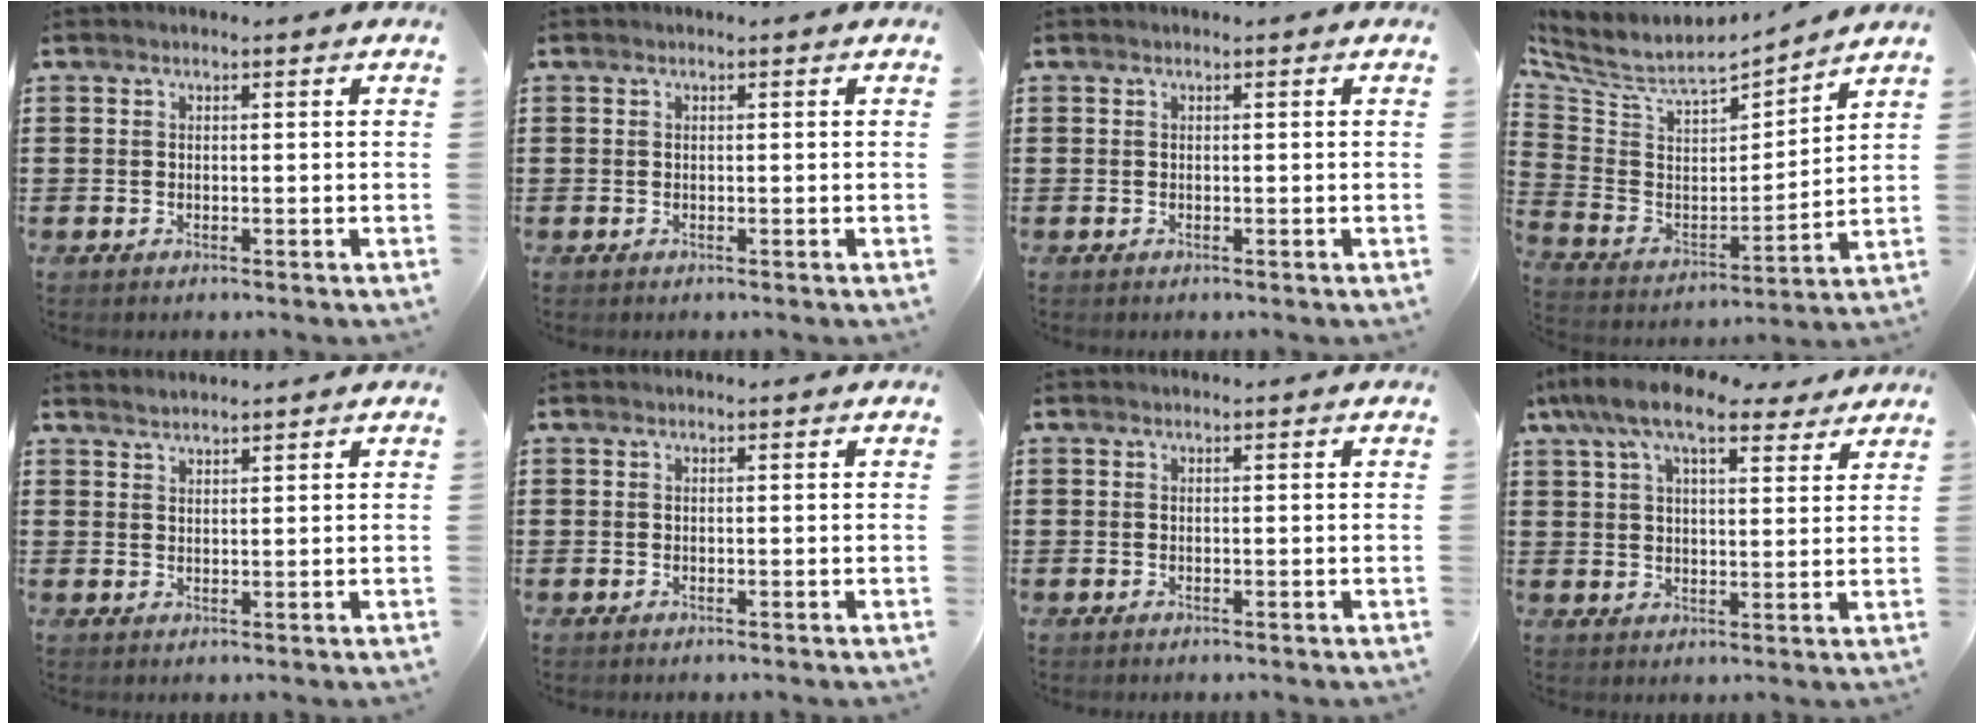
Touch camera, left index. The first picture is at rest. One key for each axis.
{"total": 0.0}
{"total": 0.0}
{"total": 6.5, "fx": 5.6, "fy": 2.1, "fz": 2.6, "tx": -0.084, "ty": -0.048, "tz": 0.091}
{"total": 1.5, "fx": 1.5, "fy": -0.1, "fz": 0.0, "tx": -0.002, "ty": 0.001, "tz": 0.029}
{"total": 0.0}
{"total": 0.0}
{"total": 10.6, "fx": 7.8, "fy": 3.3, "fz": 6.4, "tx": -0.138, "ty": -0.009, "tz": 0.142}